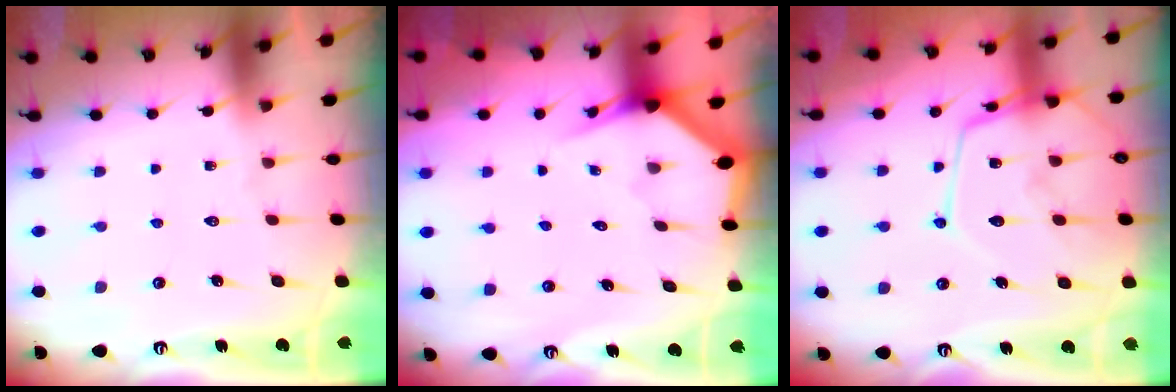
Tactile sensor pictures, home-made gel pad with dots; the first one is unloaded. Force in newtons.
{"total": 2.9, "press": 2.9, "slide": 0.2}
{"total": 15.3, "press": 15.3, "slide": 1.4}